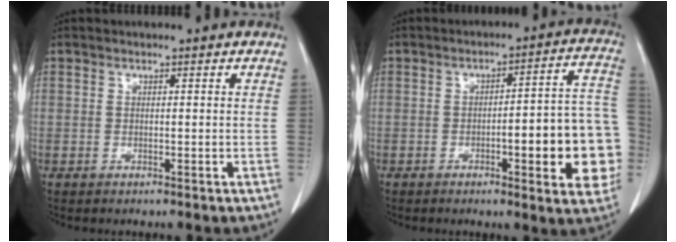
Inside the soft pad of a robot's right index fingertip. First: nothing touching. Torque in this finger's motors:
{"motor_torque": [0.59, -0.16, 0.31, 0.10]}